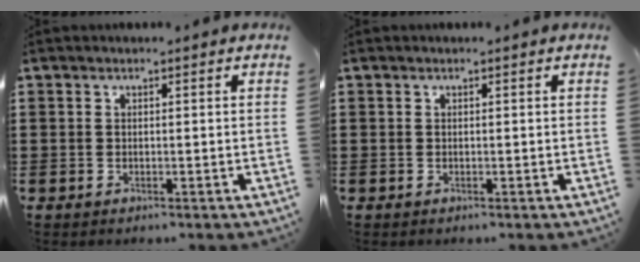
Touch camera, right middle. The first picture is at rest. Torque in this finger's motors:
{"motor_torque": [0.51, -1.47, -0.01, -0.01]}